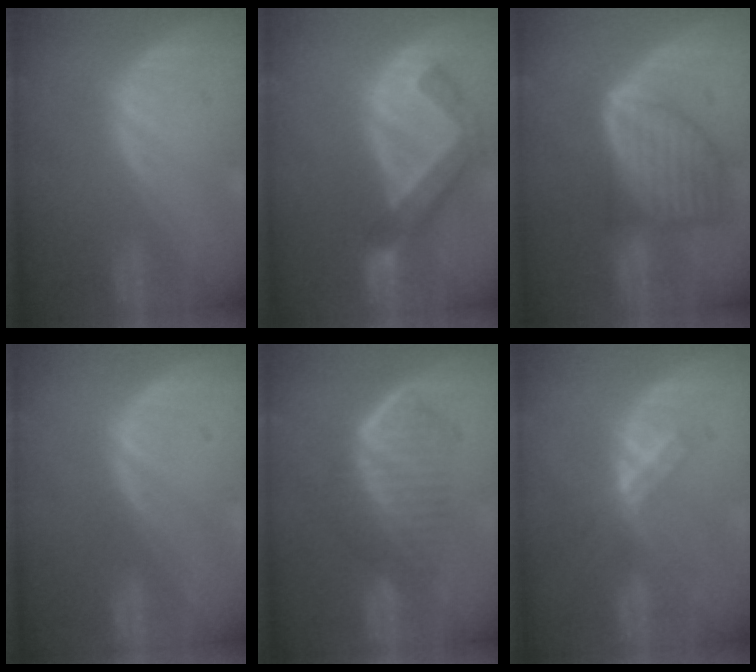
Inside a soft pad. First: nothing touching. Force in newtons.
{"total": 6.3, "press": 5.9, "slide": 2.2}
{"total": 8.8, "press": 8.8, "slide": 0.5}
{"total": 0.0}
{"total": 7.0, "press": 6.1, "slide": 3.4}
{"total": 5.1, "press": 5.1, "slide": 0.3}